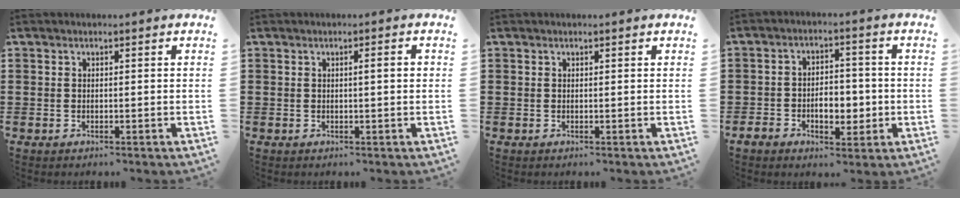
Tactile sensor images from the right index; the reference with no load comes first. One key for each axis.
{"total": 1.6, "fx": 0.1, "fy": 0.1, "fz": 1.6, "tx": -0.029, "ty": 0.001, "tz": 0.000}
{"total": 0.0}
{"total": 6.2, "fx": -1.7, "fy": 3.9, "fz": 4.5, "tx": -0.077, "ty": 0.007, "tz": -0.034}